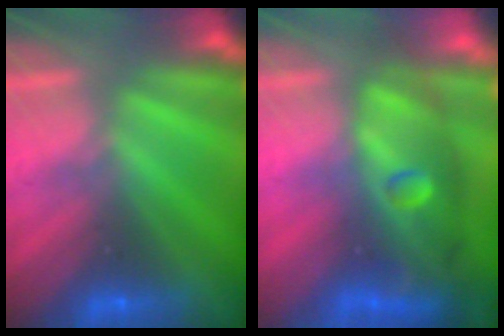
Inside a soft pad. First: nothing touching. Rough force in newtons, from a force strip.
{"total": 9.8}